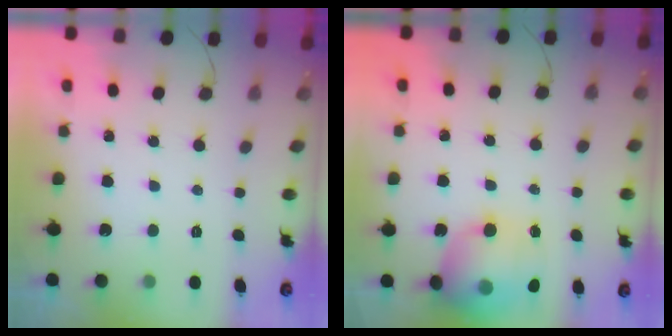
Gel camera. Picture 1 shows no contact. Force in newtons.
{"total": 17.4, "press": 17.3, "slide": 2.0}